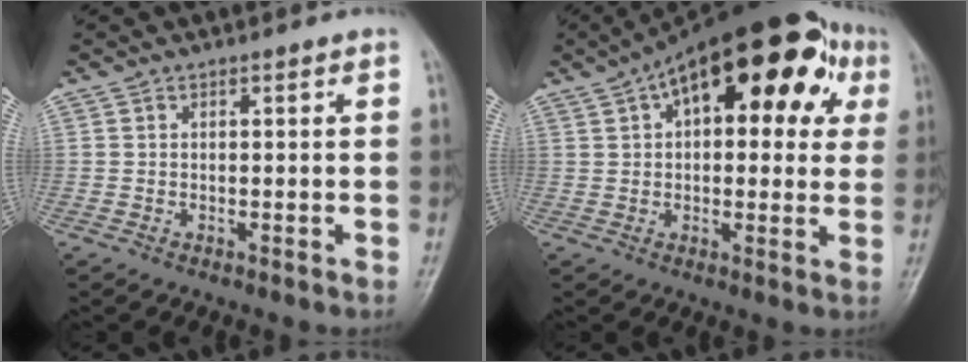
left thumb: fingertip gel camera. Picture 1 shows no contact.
{"total": 21.8, "force": [8.2, 10.5, 17.2], "torque": [-0.219, 0.038, 0.114]}